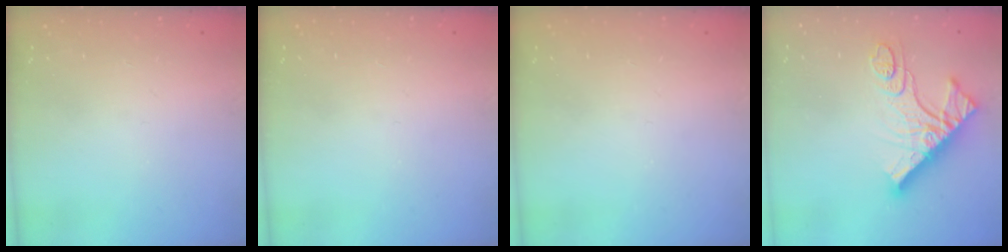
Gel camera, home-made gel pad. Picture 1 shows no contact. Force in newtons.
{"total": 0.0}
{"total": 0.0}
{"total": 14.8, "press": 14.7, "slide": 1.5}